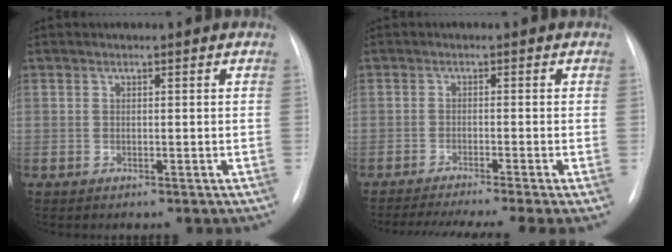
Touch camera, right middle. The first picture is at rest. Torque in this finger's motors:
{"motor_torque": [1.04, -1.10, 0.16, 0.05]}